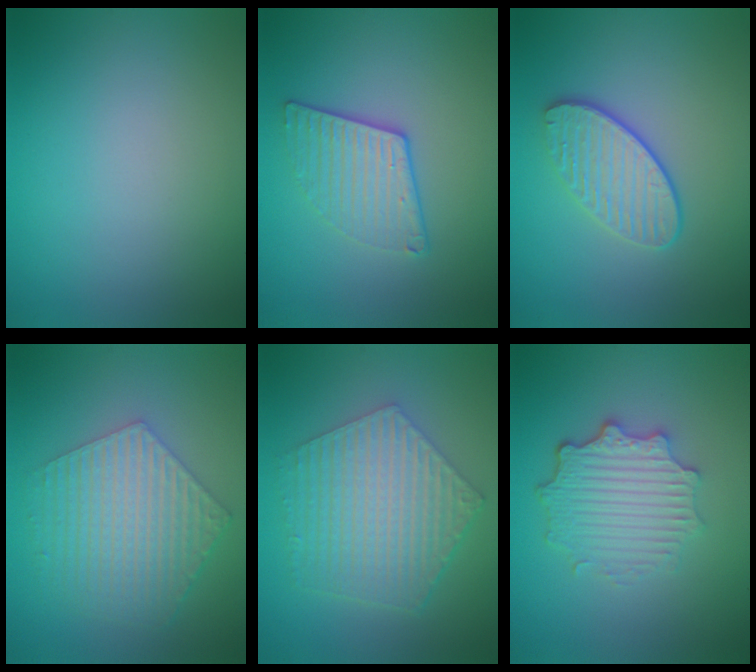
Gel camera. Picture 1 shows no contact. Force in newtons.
{"total": 3.1, "press": 2.8, "slide": 1.4}
{"total": 3.5, "press": 3.2, "slide": 1.4}
{"total": 6.0, "press": 4.4, "slide": 4.1}
{"total": 6.4, "press": 4.6, "slide": 4.5}
{"total": 4.7, "press": 3.7, "slide": 2.9}